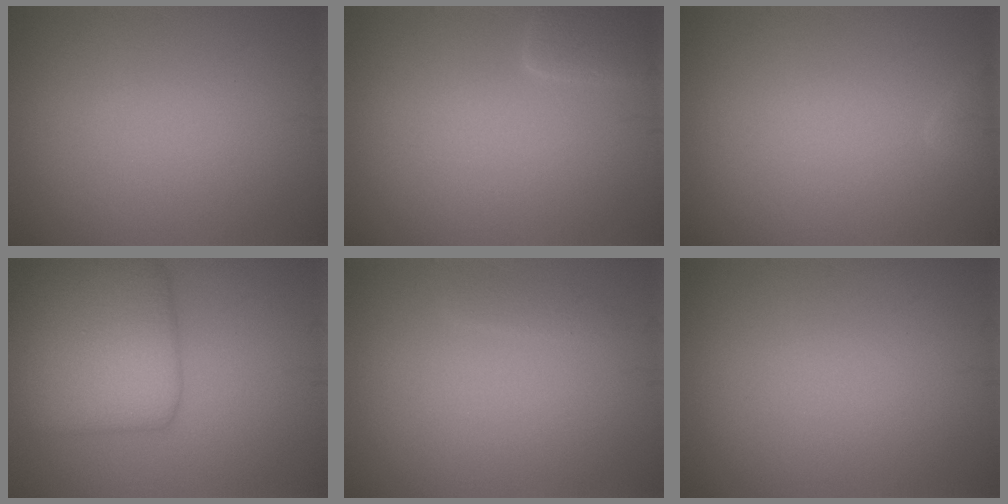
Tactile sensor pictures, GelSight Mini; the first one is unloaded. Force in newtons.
{"total": 1.9, "press": 1.9, "slide": 0.3}
{"total": 0.8, "press": 0.8, "slide": 0.1}
{"total": 7.3, "press": 7.3, "slide": 0.1}
{"total": 0.7, "press": 0.7, "slide": 0.0}
{"total": 0.0}